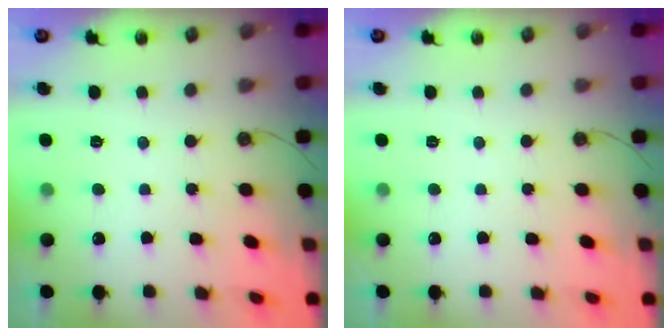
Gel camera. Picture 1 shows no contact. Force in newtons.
{"total": 0.0}